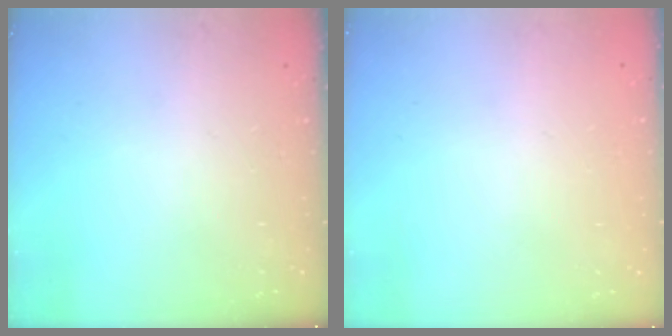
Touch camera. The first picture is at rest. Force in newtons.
{"total": 0.0}